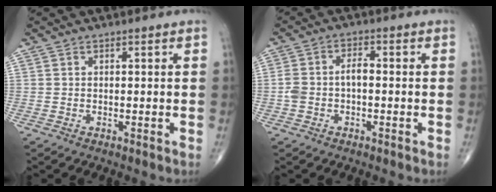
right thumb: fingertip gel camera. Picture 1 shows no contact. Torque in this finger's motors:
{"motor_torque": [0.86, 0.84, 0.72, -0.10, 0.01]}